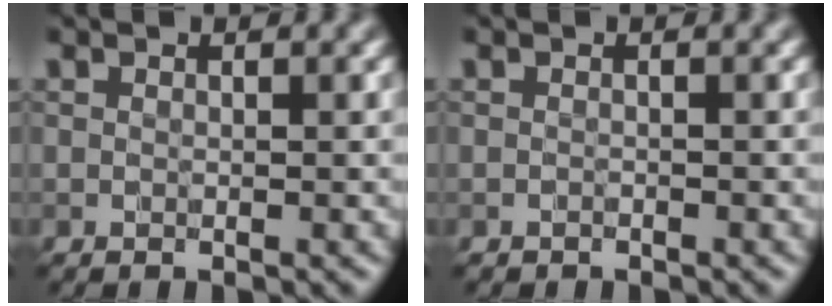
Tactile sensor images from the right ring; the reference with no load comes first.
{"total": 0.0}